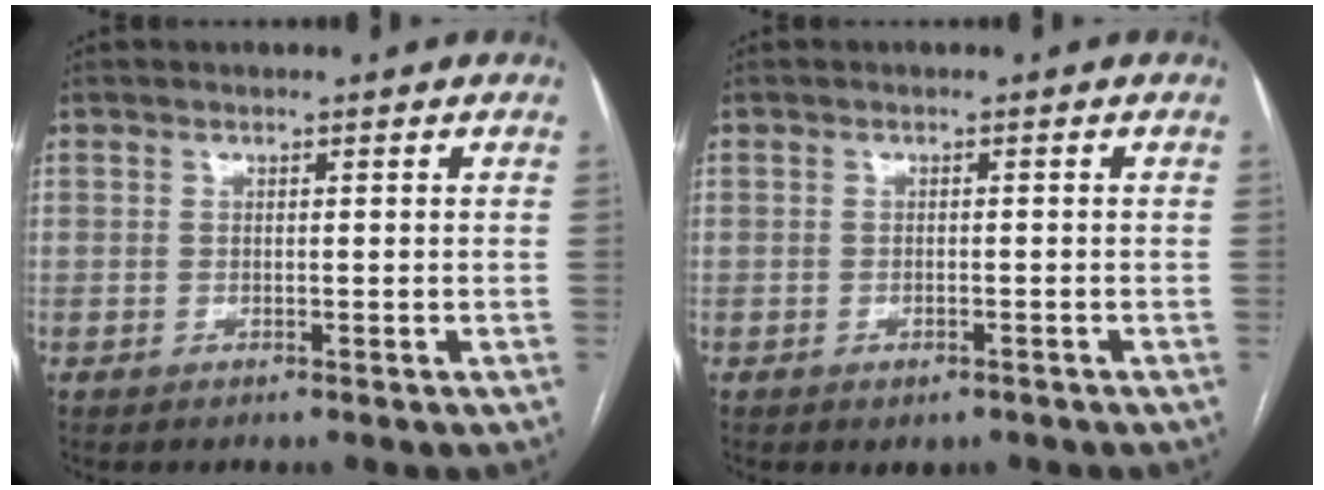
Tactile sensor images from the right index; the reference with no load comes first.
{"total": 1.6, "force": [-1.0, 0.9, 0.9], "torque": [-0.014, 0.000, -0.006]}